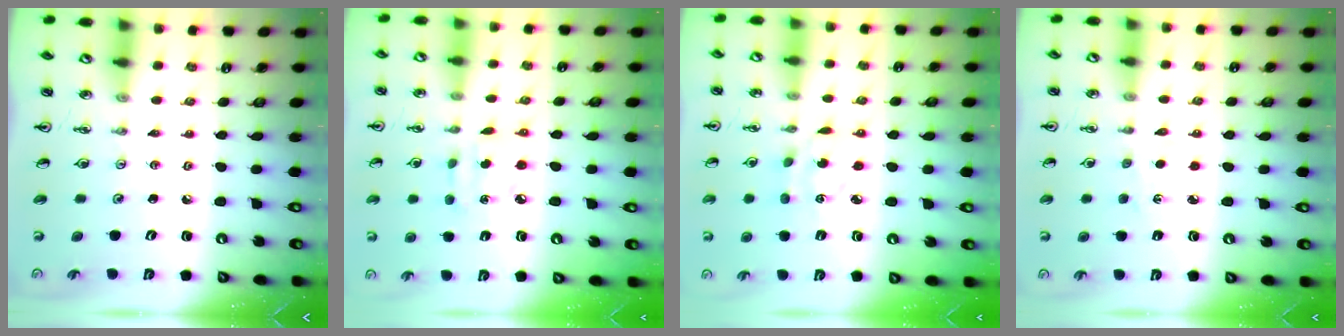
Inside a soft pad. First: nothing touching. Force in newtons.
{"total": 4.0, "press": 4.0, "slide": 0.3}
{"total": 5.0, "press": 5.0, "slide": 0.3}
{"total": 2.9, "press": 2.9, "slide": 0.4}